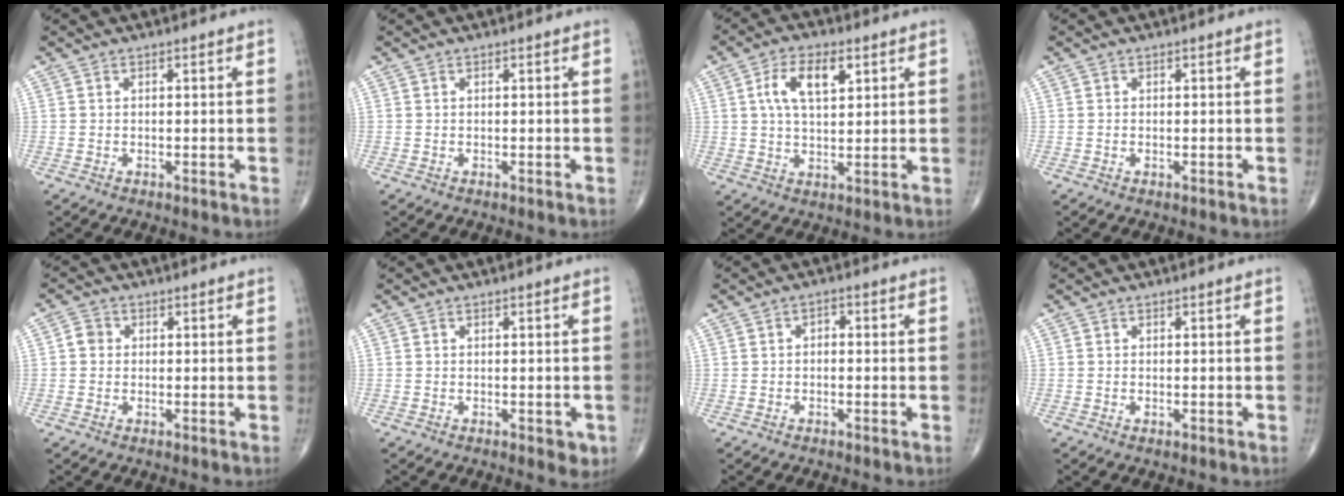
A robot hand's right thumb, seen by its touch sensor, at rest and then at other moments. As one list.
[{"total": 0.0}, {"total": 8.7, "force": [3.0, 4.3, 6.9], "torque": [-0.118, -0.001, 0.052]}, {"total": 0.0}, {"total": 2.4, "force": [0.1, 2.2, 1.0], "torque": [-0.008, 0.006, -0.003]}, {"total": 2.2, "force": [-0.7, 1.2, 1.7], "torque": [-0.008, -0.001, -0.007]}, {"total": 1.5, "force": [-0.2, 1.1, 1.1], "torque": [-0.005, 0.008, -0.010]}, {"total": 0.5, "force": [-0.1, 0.3, 0.4], "torque": [-0.009, -0.002, -0.001]}]